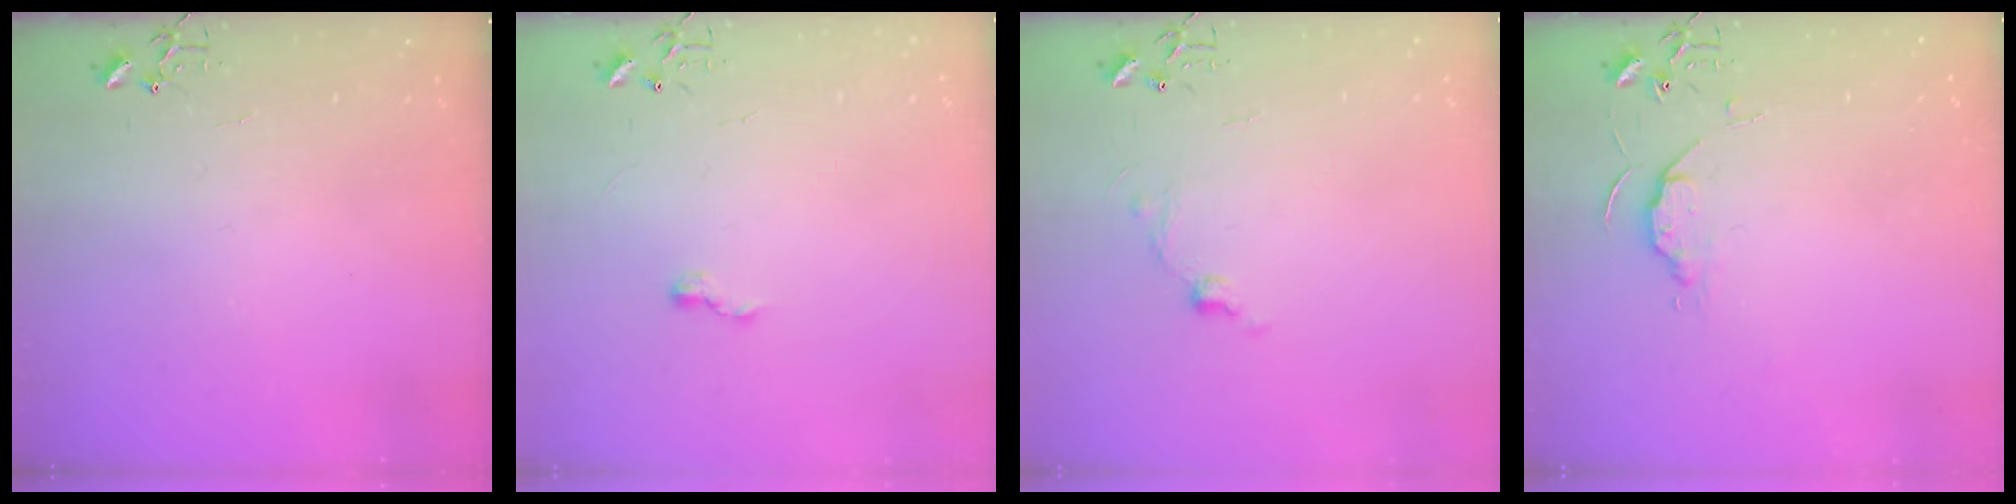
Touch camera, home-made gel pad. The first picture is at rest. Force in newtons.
{"total": 5.7, "press": 5.6, "slide": 0.7}
{"total": 6.8, "press": 6.8, "slide": 0.7}
{"total": 5.7, "press": 5.6, "slide": 0.8}